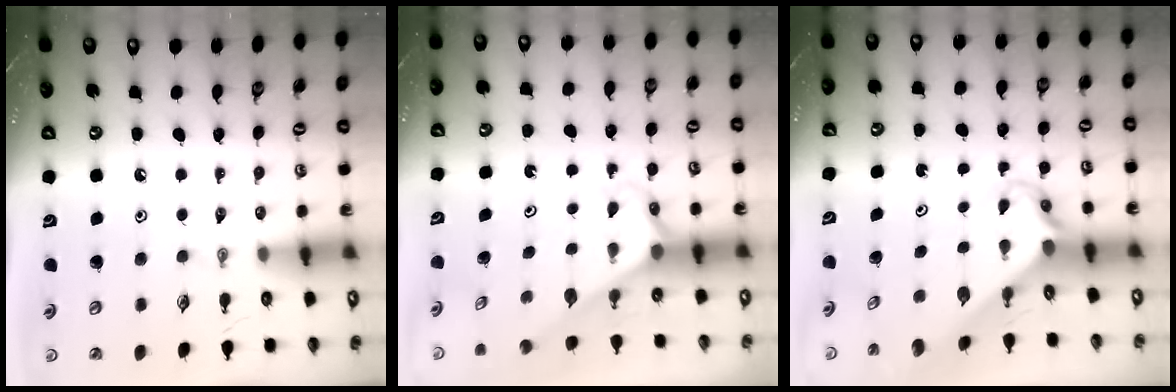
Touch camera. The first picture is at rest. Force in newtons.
{"total": 2.5, "press": 2.5, "slide": 0.1}
{"total": 2.6, "press": 2.6, "slide": 0.3}